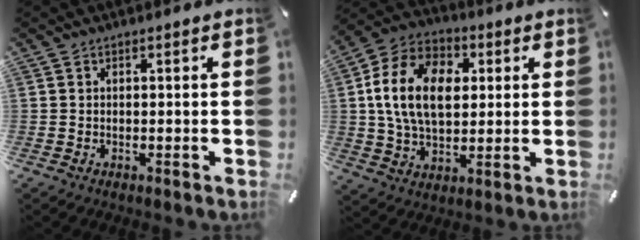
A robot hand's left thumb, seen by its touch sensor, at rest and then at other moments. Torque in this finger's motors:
{"motor_torque": [1.21, 1.30, 2.15, -0.62, 0.46]}